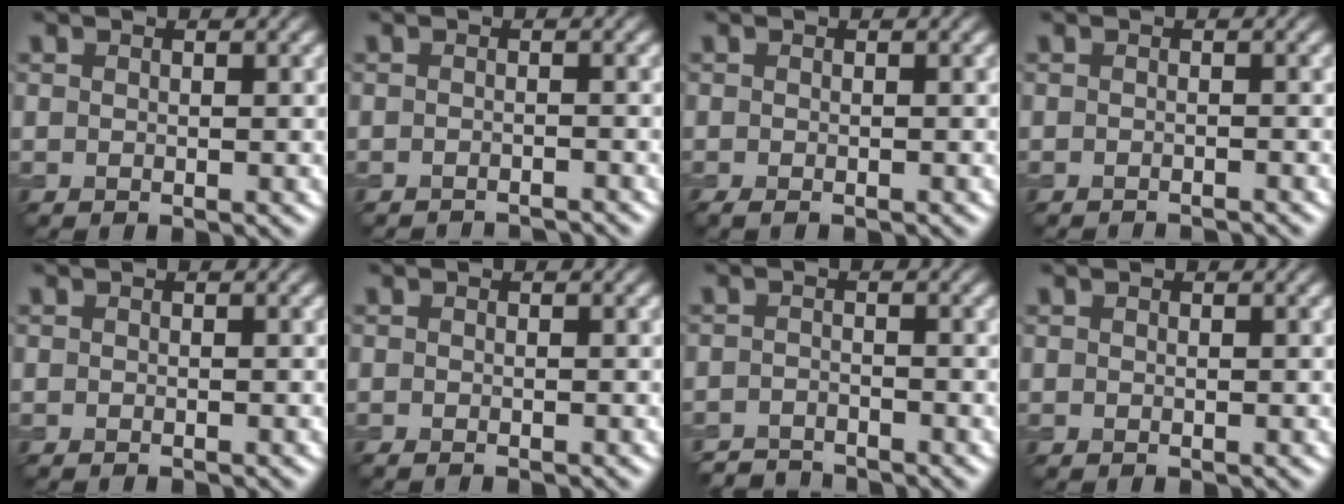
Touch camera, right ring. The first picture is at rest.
{"total": 2.6, "force": [-2.6, 0.1, 0.4], "torque": [0.002, -0.007, -0.034]}
{"total": 1.9, "force": [-1.6, 0.3, 0.9], "torque": [-0.009, -0.005, -0.023]}
{"total": 1.9, "force": [-1.8, 0.1, 0.3], "torque": [0.006, -0.006, -0.025]}
{"total": 0.6, "force": [-0.5, 0.1, 0.2], "torque": [0.000, -0.001, -0.008]}
{"total": 1.1, "force": [-1.0, 0.2, 0.5], "torque": [-0.001, -0.004, -0.012]}
{"total": 2.4, "force": [-2.4, 0.3, 0.2], "torque": [0.000, -0.001, -0.048]}
{"total": 0.0}